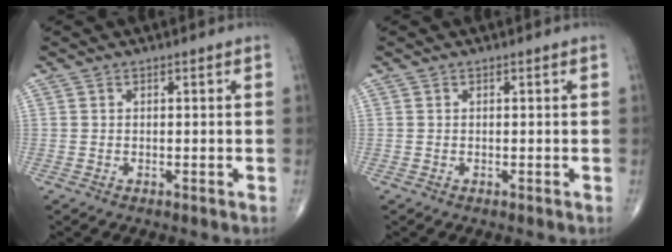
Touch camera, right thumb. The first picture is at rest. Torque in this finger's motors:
{"motor_torque": [0.01, 0.01, 0.02, -0.02, 0.02]}